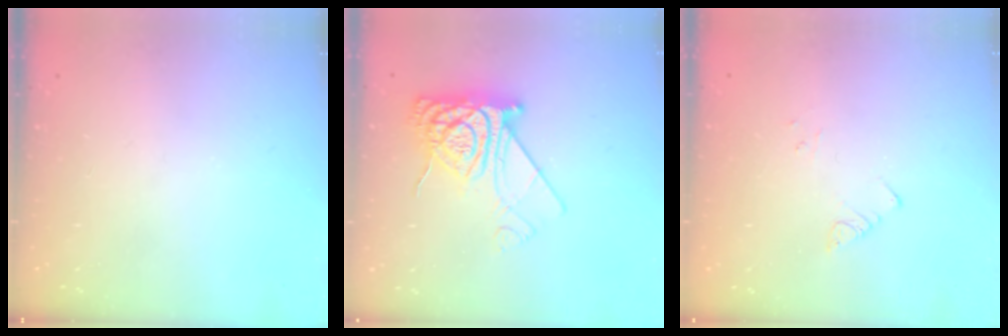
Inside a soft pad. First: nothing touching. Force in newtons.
{"total": 12.3, "press": 12.3, "slide": 1.0}
{"total": 4.0, "press": 3.9, "slide": 0.5}